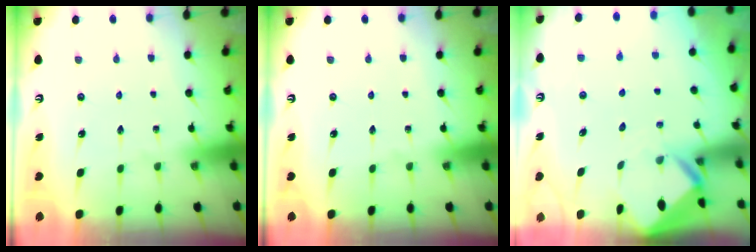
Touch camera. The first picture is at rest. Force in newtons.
{"total": 0.0}
{"total": 2.7, "press": 2.7, "slide": 0.2}